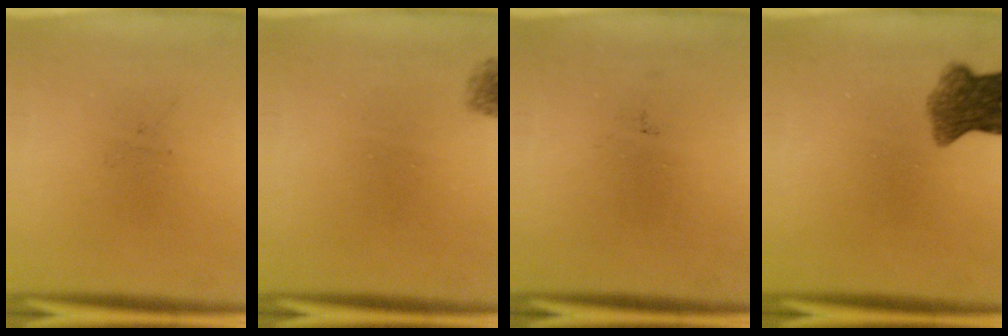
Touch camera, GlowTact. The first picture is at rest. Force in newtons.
{"total": 1.6}
{"total": 0.0}
{"total": 6.5}